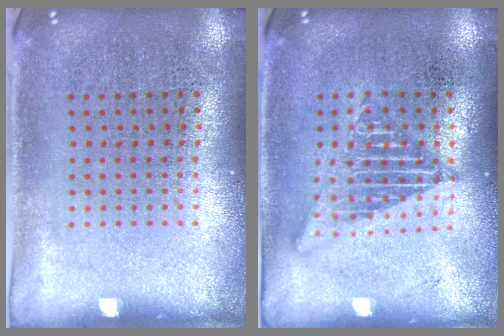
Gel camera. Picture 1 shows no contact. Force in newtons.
{"total": 1.7, "press": 1.7, "slide": 0.2}